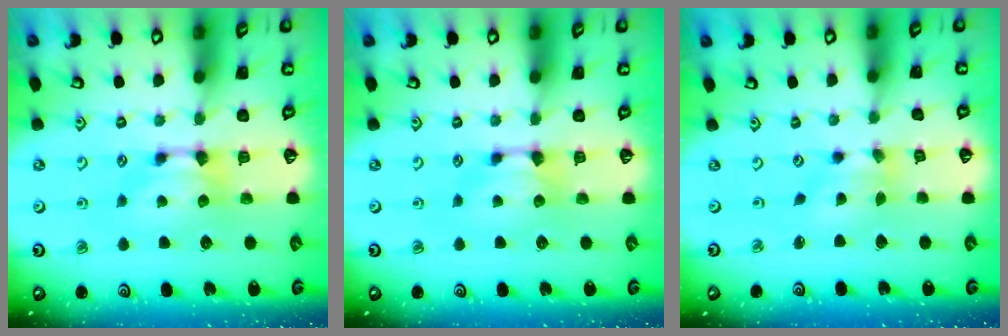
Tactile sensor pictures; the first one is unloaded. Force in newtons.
{"total": 0.0}
{"total": 2.1, "press": 1.6, "slide": 1.3}